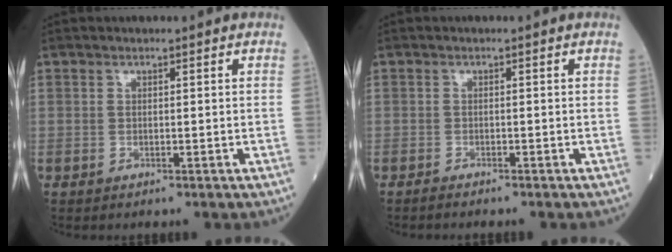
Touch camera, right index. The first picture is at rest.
{"total": 1.3, "force": [-1.2, 0.1, 0.4], "torque": [-0.011, -0.002, -0.018]}